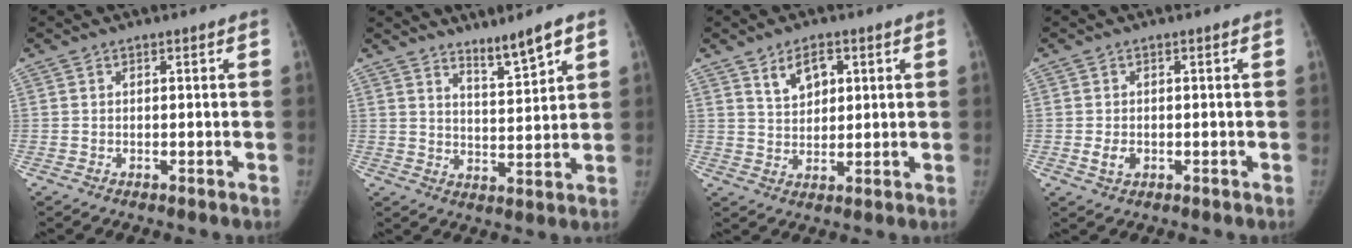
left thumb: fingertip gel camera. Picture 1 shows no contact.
{"total": 6.2, "force": [4.8, 0.5, 3.9], "torque": [-0.060, -0.042, 0.085]}
{"total": 5.5, "force": [2.8, 3.3, 3.5], "torque": [-0.042, -0.014, 0.053]}
{"total": 2.3, "force": [-0.5, 1.6, 1.5], "torque": [-0.026, 0.000, -0.006]}